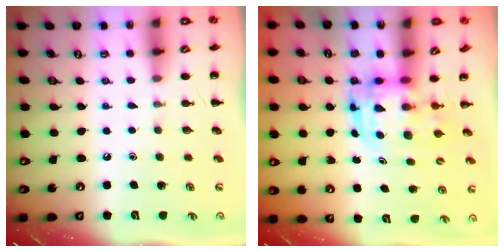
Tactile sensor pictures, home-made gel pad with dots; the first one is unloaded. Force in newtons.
{"total": 3.6, "press": 3.6, "slide": 0.7}